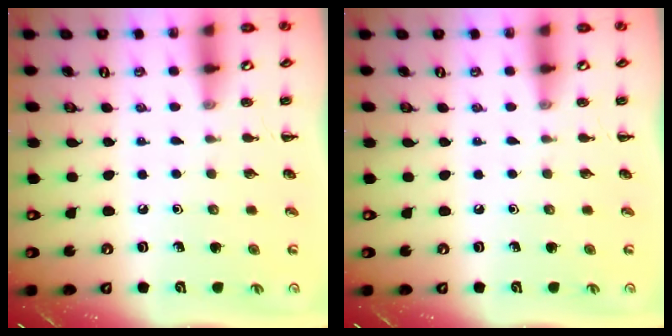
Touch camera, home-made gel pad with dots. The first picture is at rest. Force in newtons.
{"total": 0.0}